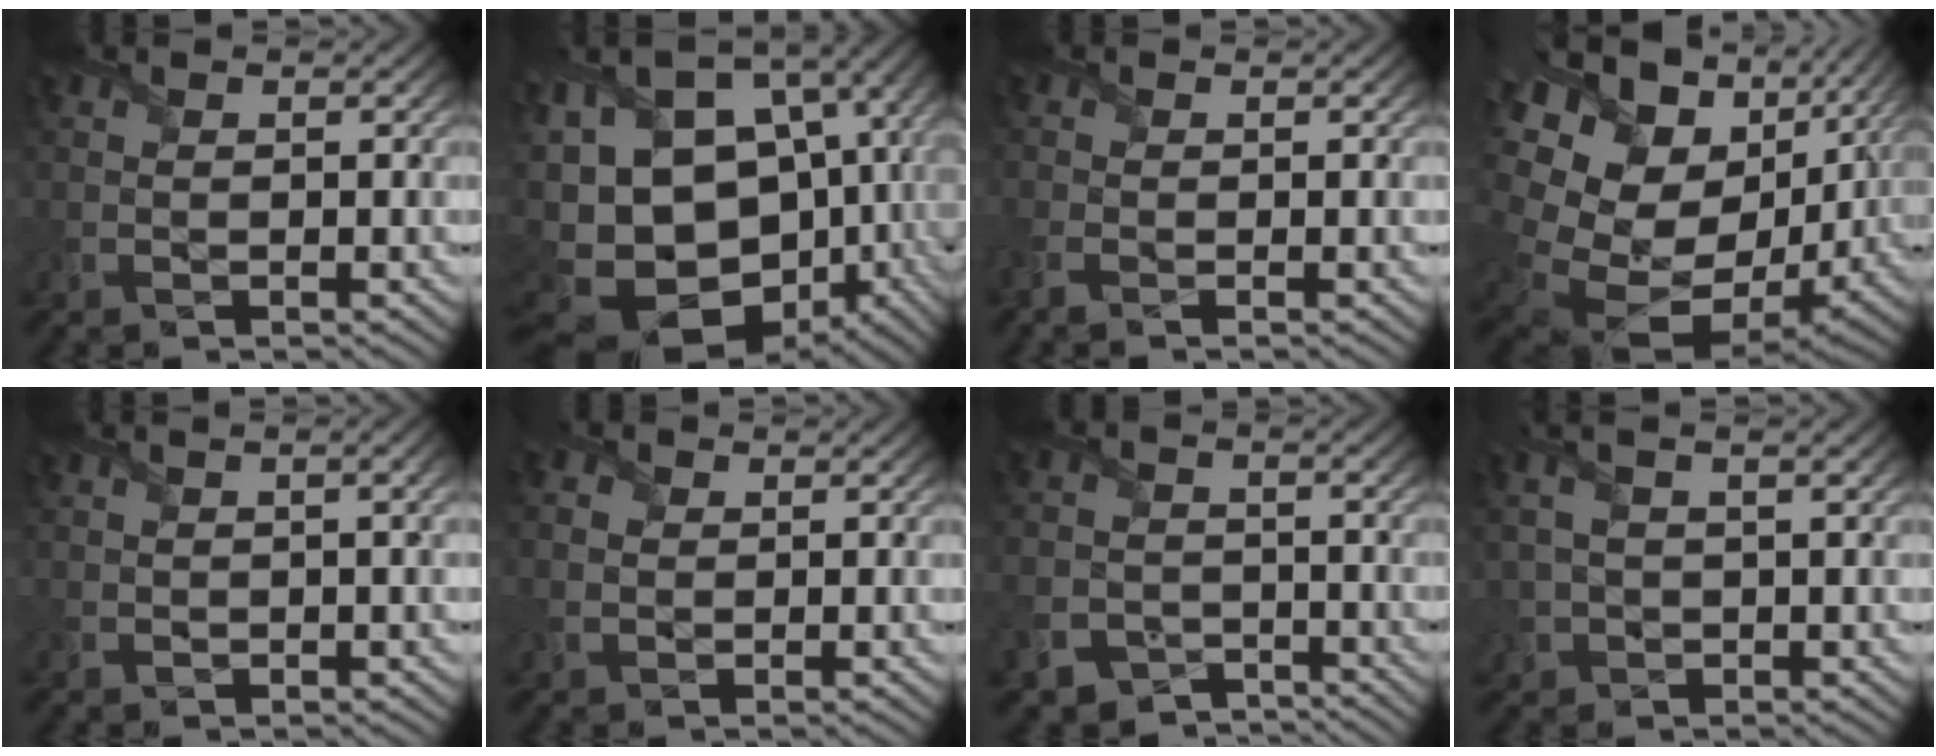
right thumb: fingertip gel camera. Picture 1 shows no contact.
{"total": 19.1, "force": [-2.3, 12.6, 14.3], "torque": [-0.267, -0.010, 0.016]}
{"total": 1.9, "force": [-1.0, 0.9, 1.3], "torque": [-0.044, -0.003, -0.028]}
{"total": 20.6, "force": [-0.1, 15.1, 14.1], "torque": [-0.324, -0.042, 0.038]}
{"total": 2.6, "force": [0.3, 0.9, 2.4], "torque": [-0.040, 0.003, 0.010]}
{"total": 2.0, "force": [0.2, 1.7, 1.0], "torque": [-0.035, 0.002, 0.002]}
{"total": 7.2, "force": [-4.7, 5.1, 1.7], "torque": [-0.055, -0.031, -0.095]}
{"total": 4.7, "force": [1.6, 2.3, 3.8], "torque": [-0.108, 0.009, 0.038]}